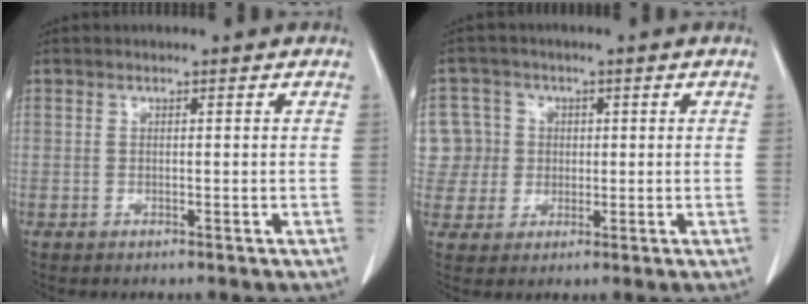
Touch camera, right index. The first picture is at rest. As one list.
[{"total": 8.1, "force": [1.5, 8.0, 0.6], "torque": [-0.018, 0.031, 0.036]}]